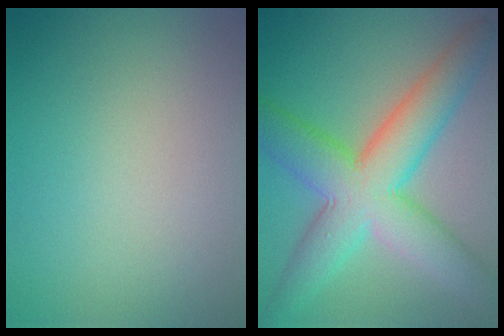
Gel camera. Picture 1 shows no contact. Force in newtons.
{"total": 9.5, "press": 9.5, "slide": 0.2}